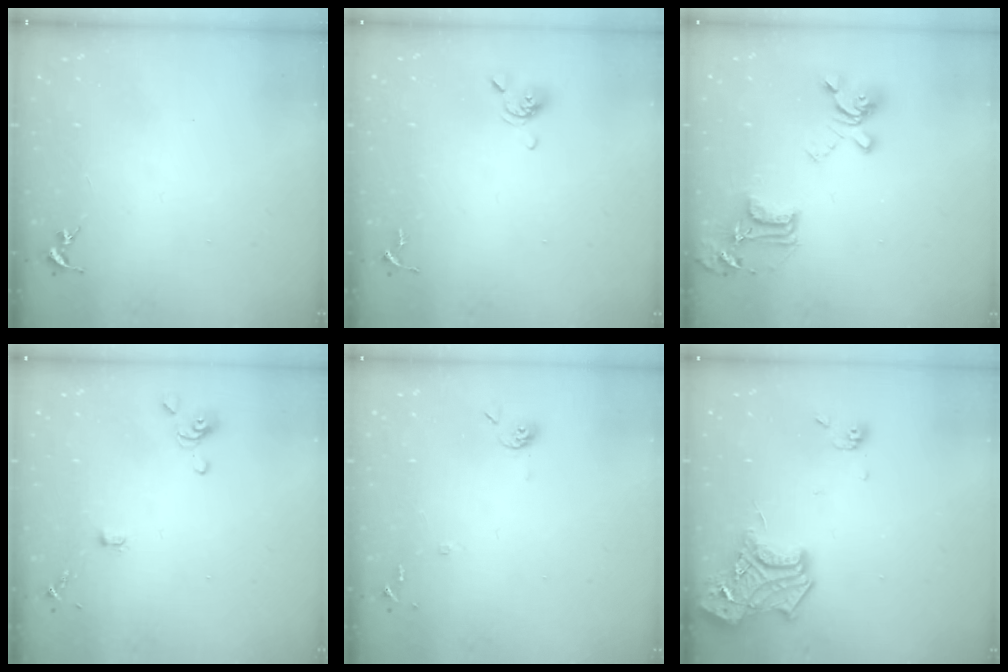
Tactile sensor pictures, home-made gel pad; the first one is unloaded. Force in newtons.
{"total": 6.2, "press": 6.0, "slide": 1.5}
{"total": 17.0, "press": 17.0, "slide": 1.4}
{"total": 4.2, "press": 4.1, "slide": 1.0}
{"total": 6.6, "press": 6.6, "slide": 0.6}
{"total": 16.2, "press": 16.2, "slide": 1.5}